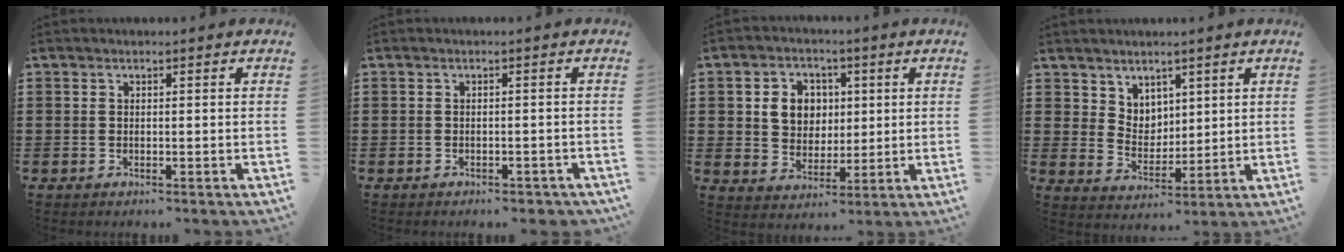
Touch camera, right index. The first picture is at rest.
{"total": 1.1, "force": [-1.0, 0.3, 0.4], "torque": [-0.013, -0.005, -0.019]}
{"total": 6.2, "force": [1.3, 5.6, 2.5], "torque": [-0.059, 0.013, 0.017]}
{"total": 4.7, "force": [3.5, 3.1, 0.1], "torque": [-0.022, -0.002, 0.066]}